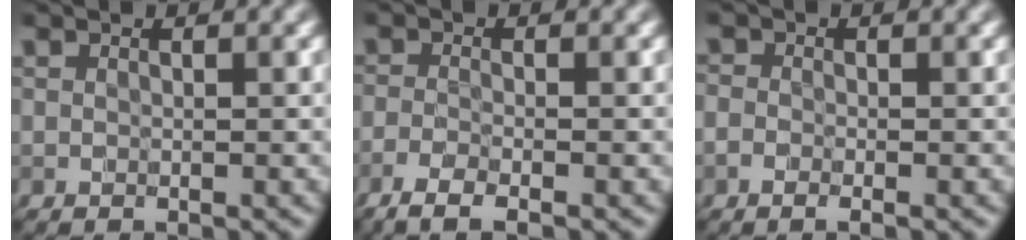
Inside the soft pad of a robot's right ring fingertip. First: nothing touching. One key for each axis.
{"total": 2.5, "fx": -1.8, "fy": 0.4, "fz": 1.7, "tx": -0.036, "ty": -0.006, "tz": -0.044}
{"total": 0.9, "fx": -0.5, "fy": 0.4, "fz": 0.6, "tx": -0.010, "ty": 0.001, "tz": -0.012}